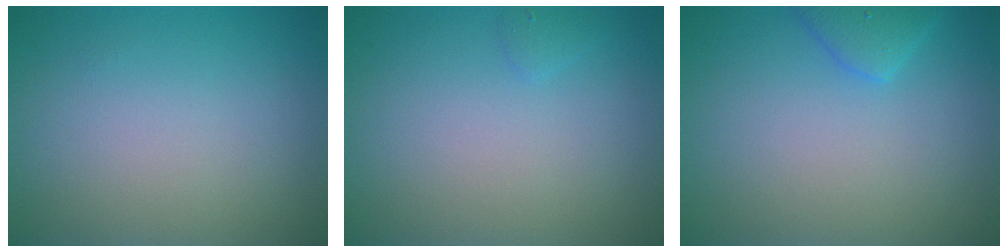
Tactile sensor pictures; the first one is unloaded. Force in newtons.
{"total": 0.6, "press": 0.6, "slide": 0.1}
{"total": 2.1, "press": 2.1, "slide": 0.1}